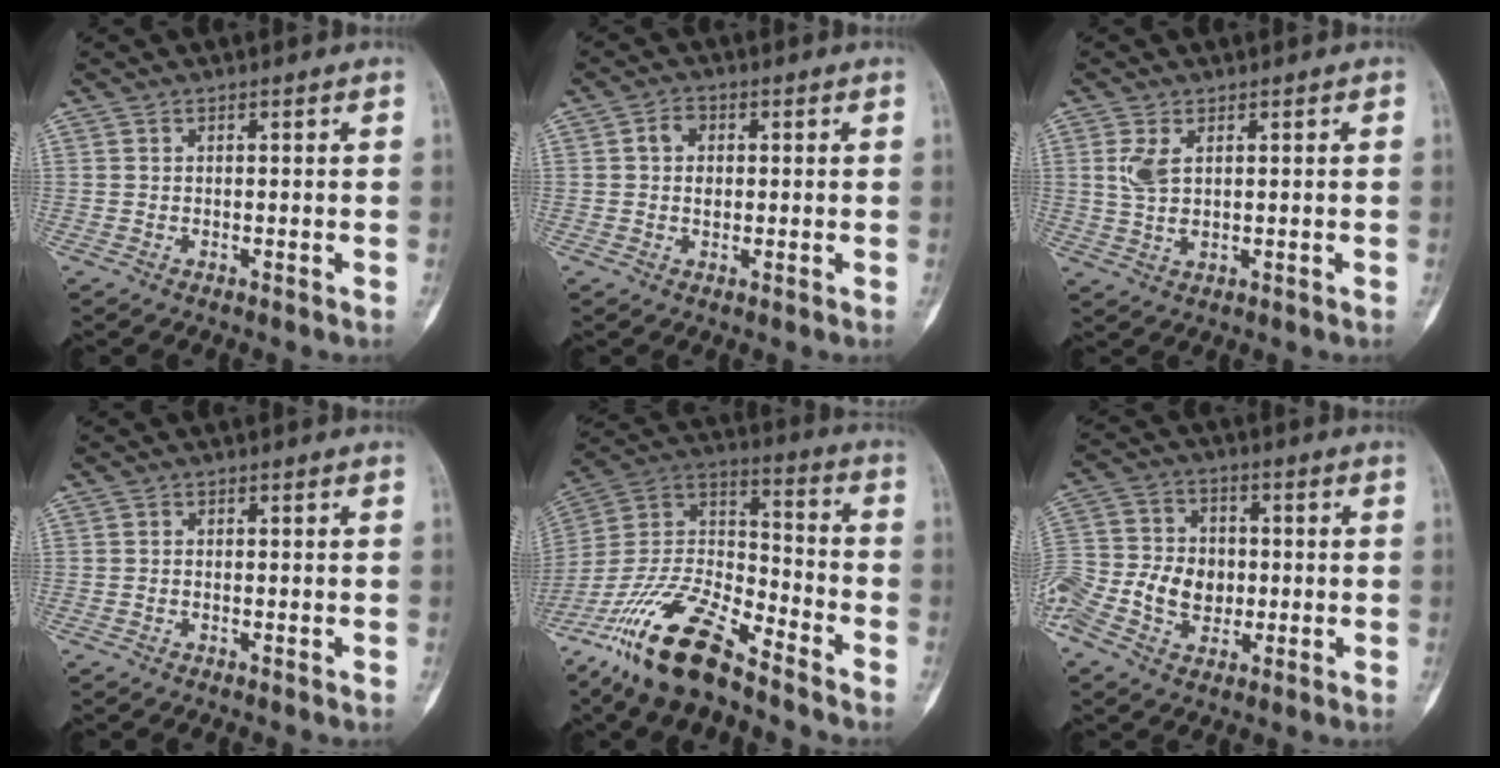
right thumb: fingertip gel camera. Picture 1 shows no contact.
{"total": 3.4, "force": [0.4, 2.6, 2.2], "torque": [-0.030, 0.007, 0.004]}
{"total": 4.1, "force": [1.2, 2.2, 3.3], "torque": [-0.073, -0.006, 0.028]}
{"total": 0.0}
{"total": 20.3, "force": [-14.6, 6.4, 12.6], "torque": [-0.251, 0.066, -0.275]}
{"total": 14.7, "force": [-3.4, 10.8, 9.3], "torque": [-0.189, 0.021, -0.063]}